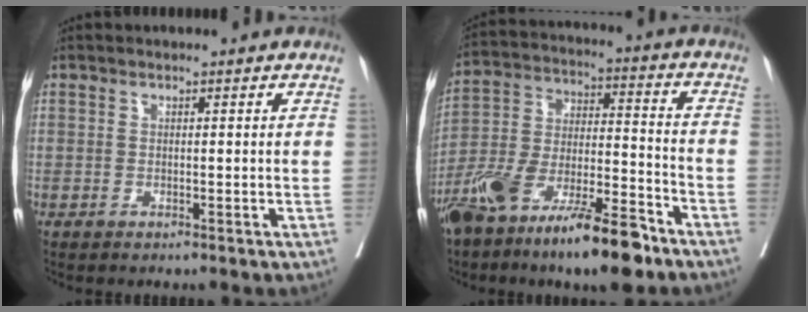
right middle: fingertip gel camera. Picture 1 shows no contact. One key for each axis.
{"total": 17.3, "fx": -11.9, "fy": 3.3, "fz": 12.1, "tx": -0.226, "ty": -0.009, "tz": -0.215}